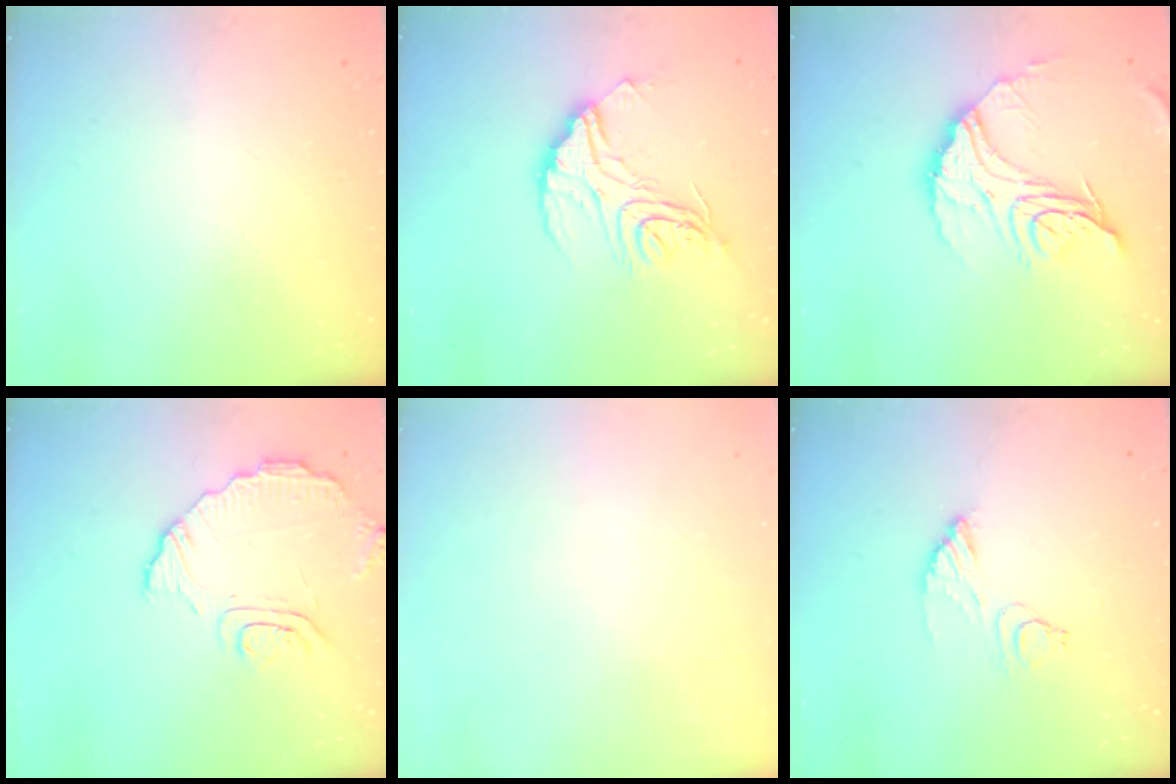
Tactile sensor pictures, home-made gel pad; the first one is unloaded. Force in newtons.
{"total": 16.0, "press": 15.9, "slide": 1.5}
{"total": 16.1, "press": 16.1, "slide": 1.1}
{"total": 9.6, "press": 9.5, "slide": 1.1}
{"total": 3.4, "press": 3.2, "slide": 1.3}
{"total": 9.3, "press": 9.3, "slide": 0.8}